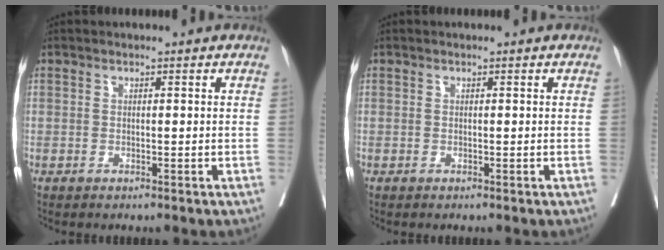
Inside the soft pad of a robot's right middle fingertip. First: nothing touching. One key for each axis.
{"total": 0.0}